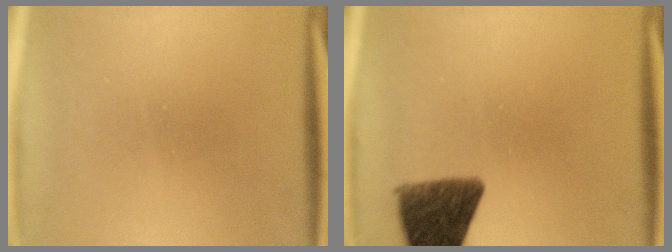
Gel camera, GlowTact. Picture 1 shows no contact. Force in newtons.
{"total": 10.6}